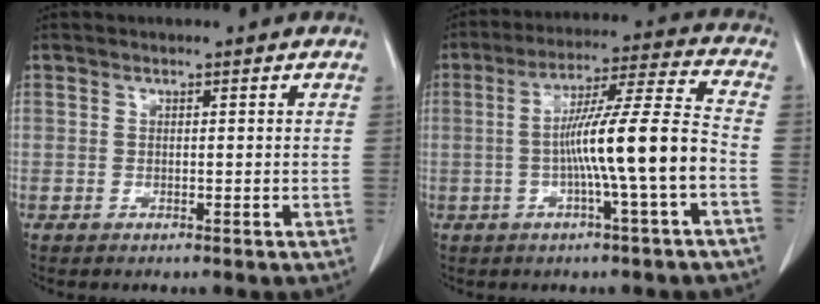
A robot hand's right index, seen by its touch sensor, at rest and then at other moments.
{"total": 12.5, "force": [-2.7, -1.0, 12.2], "torque": [-0.213, 0.013, -0.049]}